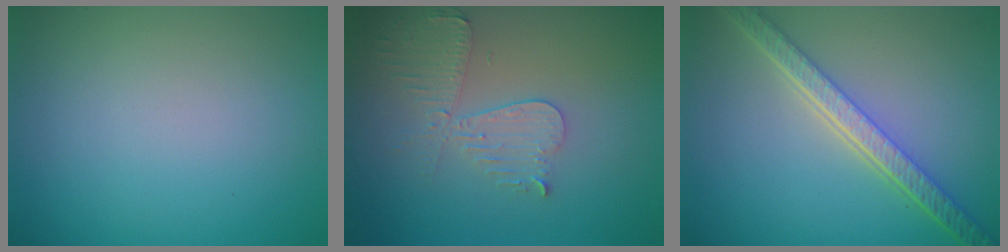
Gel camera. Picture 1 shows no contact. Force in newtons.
{"total": 3.6, "press": 3.2, "slide": 1.8}
{"total": 5.7, "press": 4.3, "slide": 3.7}